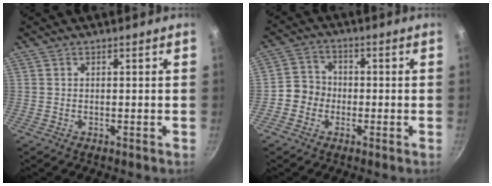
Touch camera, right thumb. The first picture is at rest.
{"total": 5.0, "force": [-1.5, 4.5, 1.6], "torque": [0.001, 0.018, -0.041]}